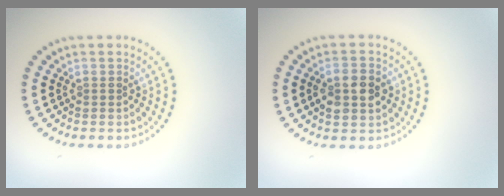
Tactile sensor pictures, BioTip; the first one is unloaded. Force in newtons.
{"total": 3.8, "press": 3.8, "slide": 0.2}